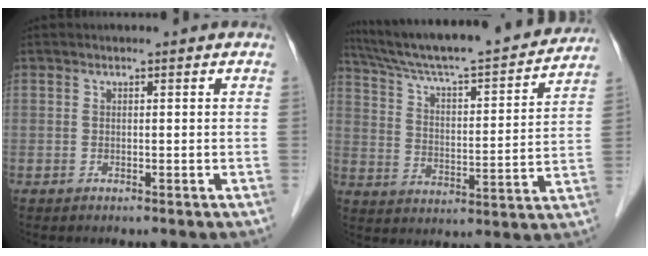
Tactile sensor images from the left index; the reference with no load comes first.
{"total": 23.7, "force": [21.4, 1.8, 9.9], "torque": [-0.167, -0.009, 0.310]}